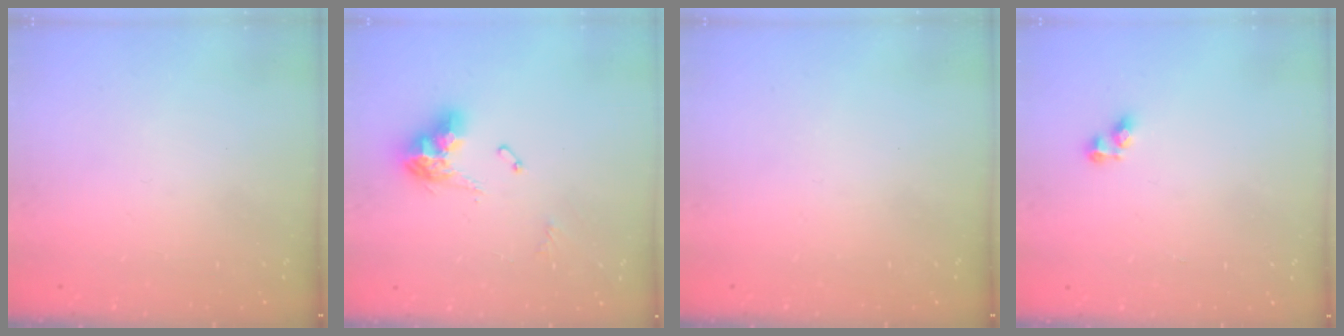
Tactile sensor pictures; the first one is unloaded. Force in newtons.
{"total": 11.0, "press": 10.9, "slide": 1.3}
{"total": 0.0}
{"total": 2.8, "press": 2.8, "slide": 0.3}